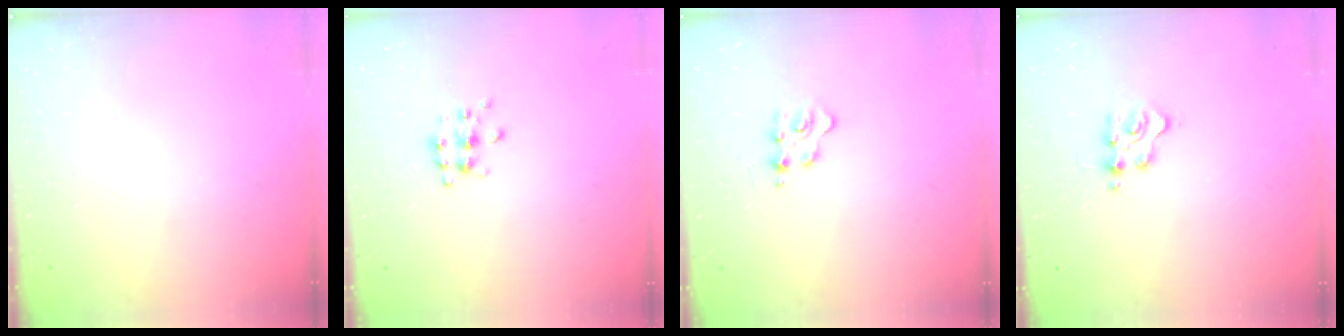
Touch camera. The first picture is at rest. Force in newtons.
{"total": 6.4, "press": 6.3, "slide": 0.7}
{"total": 2.4, "press": 2.4, "slide": 0.3}
{"total": 2.6, "press": 2.6, "slide": 0.4}